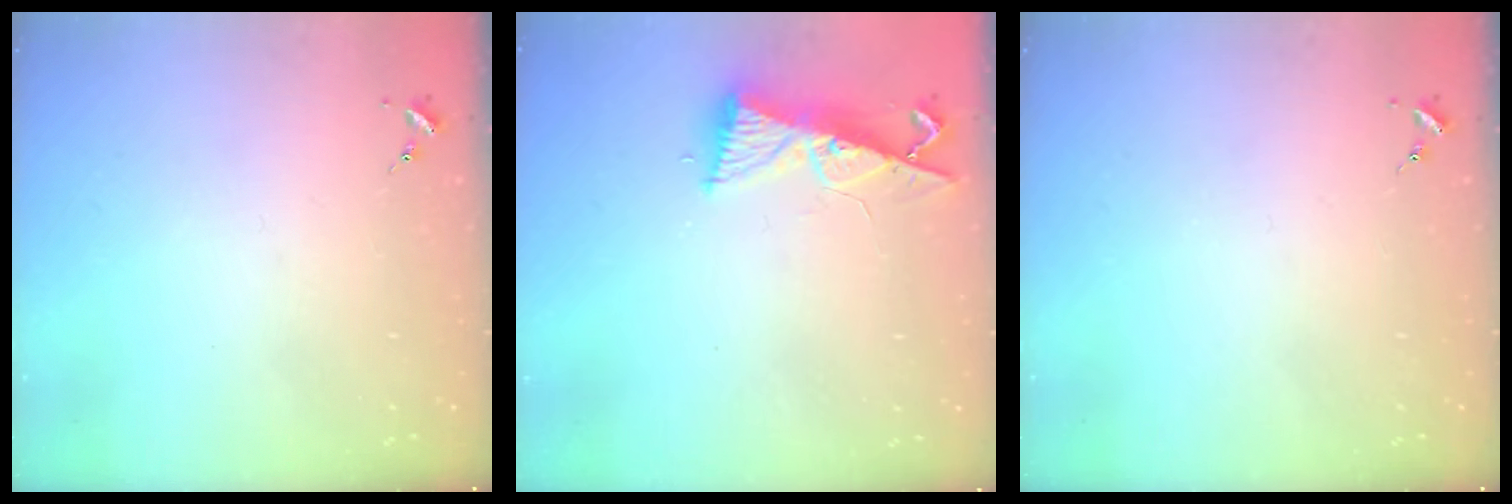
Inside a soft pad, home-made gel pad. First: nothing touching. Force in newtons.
{"total": 8.6, "press": 8.5, "slide": 1.1}
{"total": 0.0}